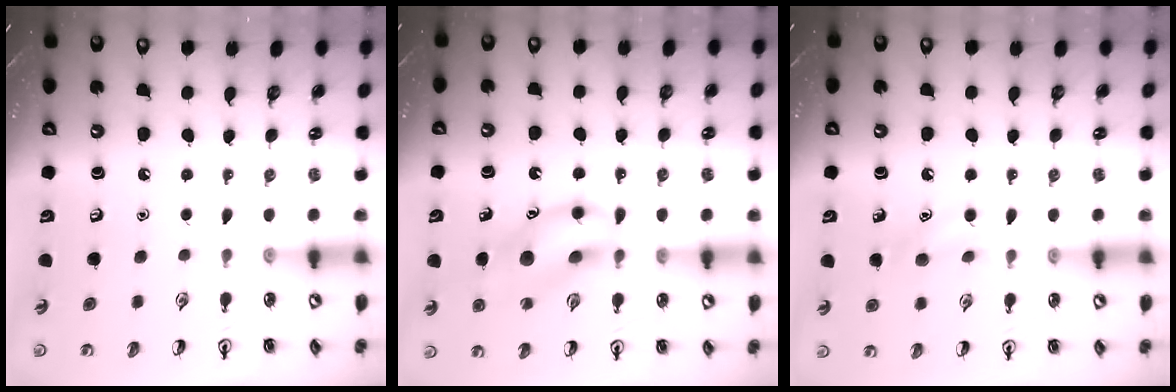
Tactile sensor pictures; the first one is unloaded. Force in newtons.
{"total": 13.3, "press": 13.1, "slide": 2.2}
{"total": 6.9, "press": 6.6, "slide": 2.1}